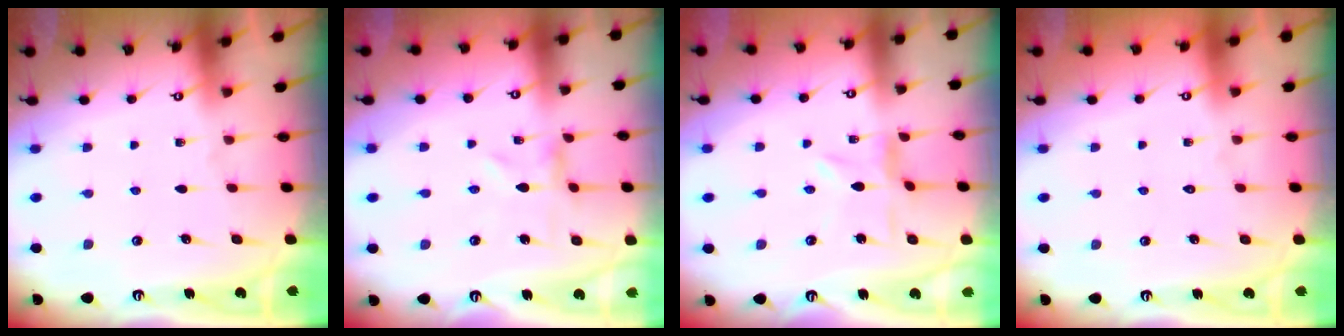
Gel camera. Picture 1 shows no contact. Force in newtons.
{"total": 0.0}
{"total": 2.1, "press": 2.1, "slide": 0.3}
{"total": 1.6, "press": 1.6, "slide": 0.1}